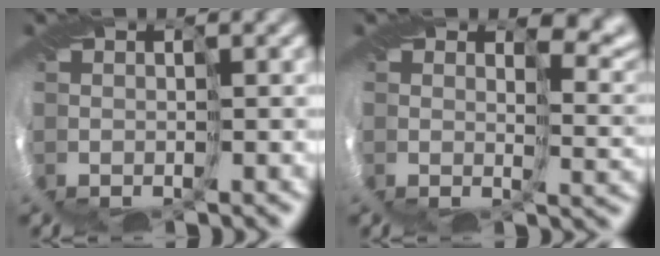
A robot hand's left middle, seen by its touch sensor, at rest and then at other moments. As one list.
[{"total": 4.9, "force": [3.3, 2.4, 2.8], "torque": [-0.050, -0.012, 0.060]}]